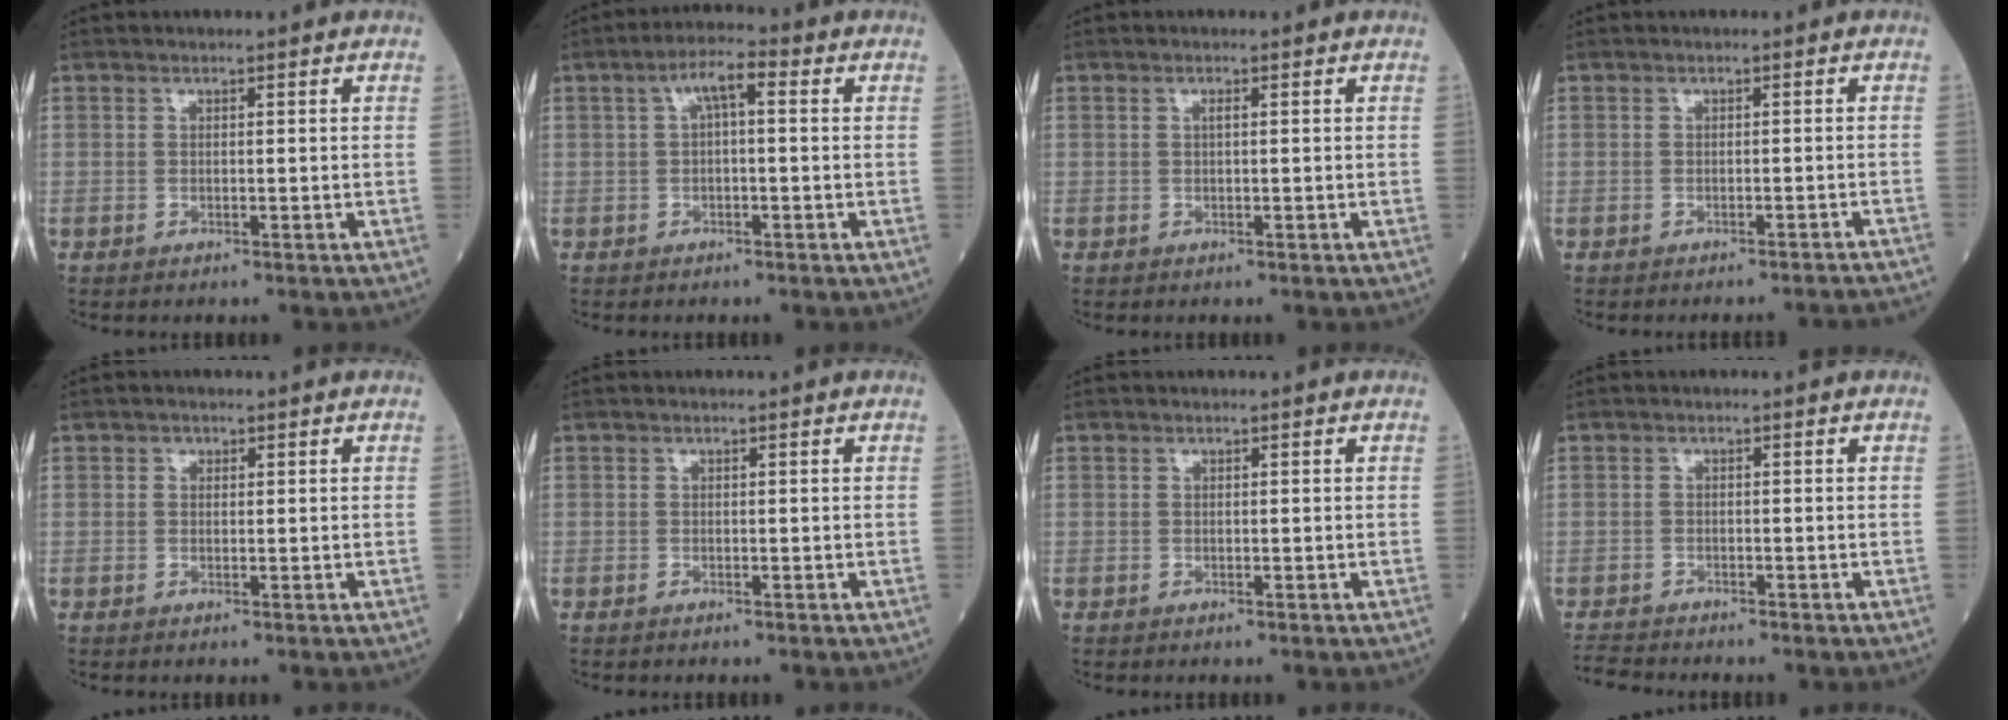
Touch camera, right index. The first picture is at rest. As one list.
[{"total": 4.6, "force": [1.0, 1.2, 4.3], "torque": [-0.079, 0.022, 0.016]}, {"total": 0.6, "force": [0.1, 0.0, 0.6], "torque": [-0.013, 0.001, 0.002]}, {"total": 8.0, "force": [-7.8, -0.6, 1.5], "torque": [-0.007, -0.008, -0.079]}, {"total": 0.7, "force": [0.3, 0.6, 0.2], "torque": [-0.001, 0.000, 0.002]}, {"total": 0.0}, {"total": 0.0}, {"total": 2.6, "force": [-2.6, 0.0, -0.2], "torque": [-0.001, -0.017, -0.049]}]